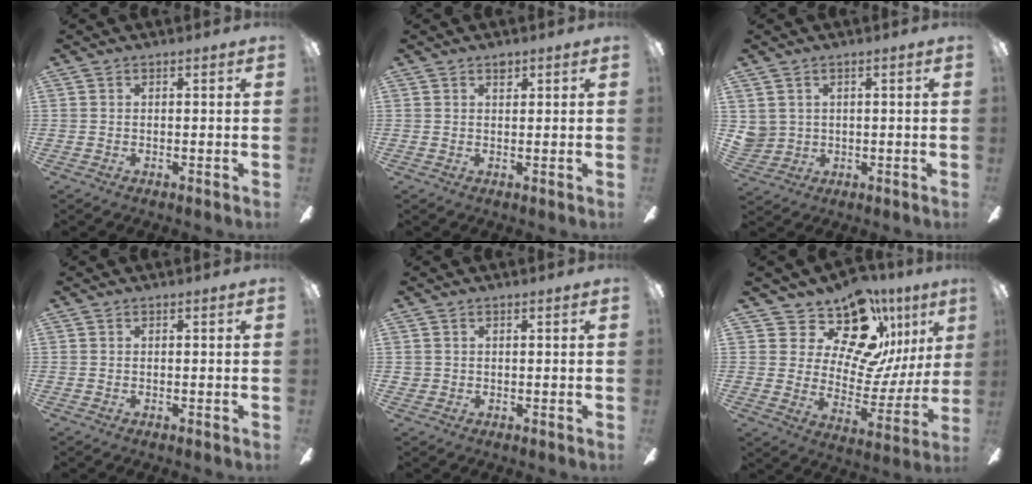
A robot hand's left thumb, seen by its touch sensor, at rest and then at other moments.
{"total": 1.7, "force": [1.2, 0.8, 0.7], "torque": [-0.008, -0.004, 0.022]}
{"total": 3.5, "force": [1.6, 3.2, 0.0], "torque": [-0.013, 0.003, 0.031]}
{"total": 0.0}
{"total": 1.1, "force": [0.5, 1.0, 0.1], "torque": [-0.002, 0.004, 0.009]}
{"total": 17.6, "force": [12.2, 9.1, 8.9], "torque": [-0.136, -0.093, 0.217]}